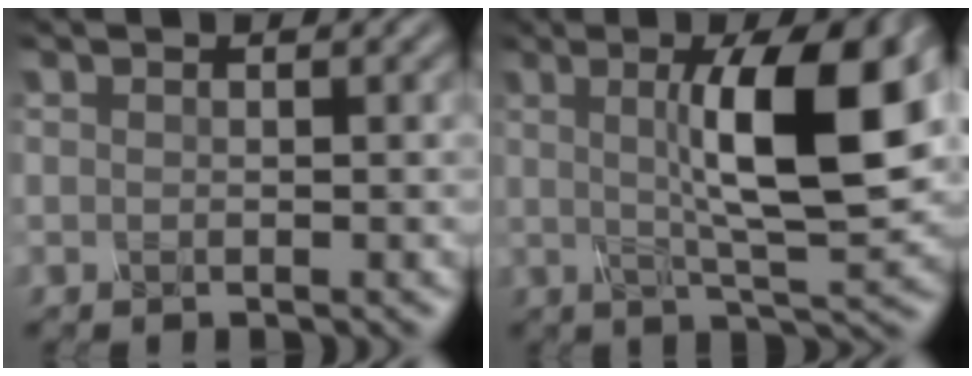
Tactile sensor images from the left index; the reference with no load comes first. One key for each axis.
{"total": 10.2, "fx": 1.8, "fy": 2.3, "fz": 9.8, "tx": -0.132, "ty": 0.007, "tz": 0.029}